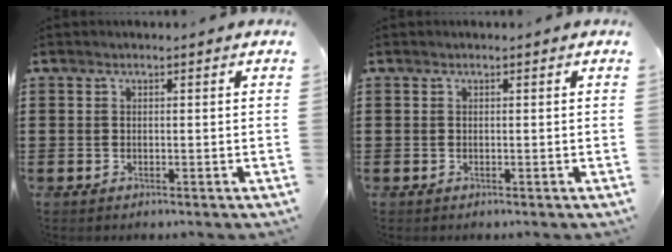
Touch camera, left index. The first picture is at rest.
{"total": 0.0}